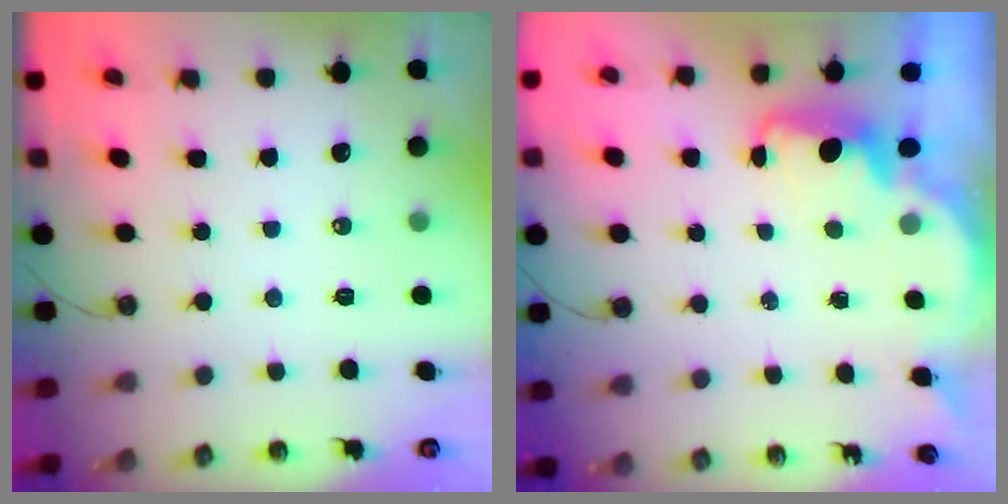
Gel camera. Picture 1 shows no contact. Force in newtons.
{"total": 2.2, "press": 2.1, "slide": 0.6}